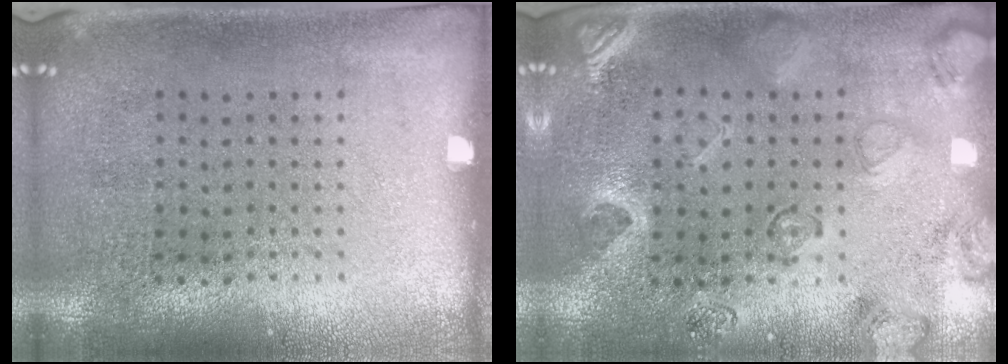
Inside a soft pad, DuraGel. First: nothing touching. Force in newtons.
{"total": 2.2, "press": 1.8, "slide": 1.3}